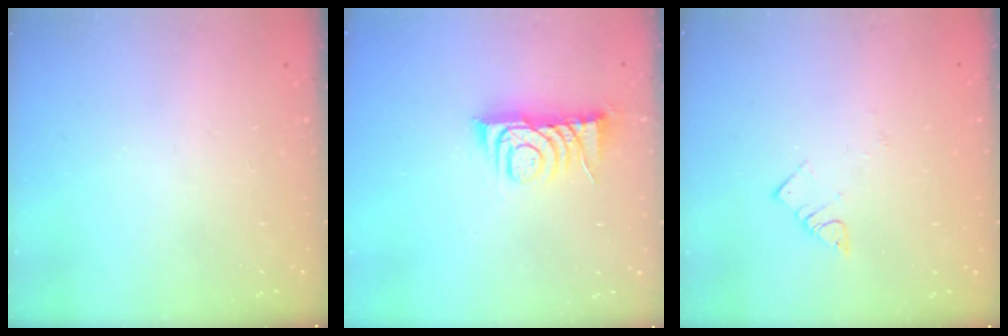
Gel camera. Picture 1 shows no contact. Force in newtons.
{"total": 7.4, "press": 7.4, "slide": 0.4}
{"total": 3.3, "press": 3.2, "slide": 0.4}